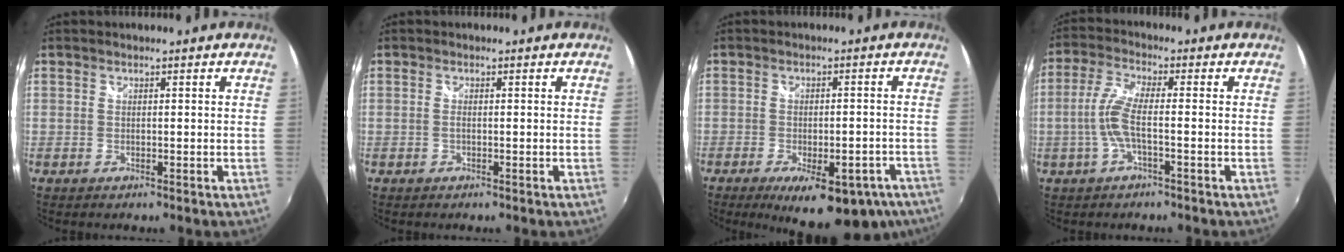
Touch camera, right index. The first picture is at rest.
{"total": 0.6, "force": [-0.3, -0.1, 0.6], "torque": [-0.011, 0.001, -0.005]}
{"total": 17.3, "force": [-11.5, 6.5, 11.1], "torque": [-0.170, -0.024, -0.142]}
{"total": 6.5, "force": [-1.6, 1.1, 6.2], "torque": [-0.140, 0.004, -0.031]}